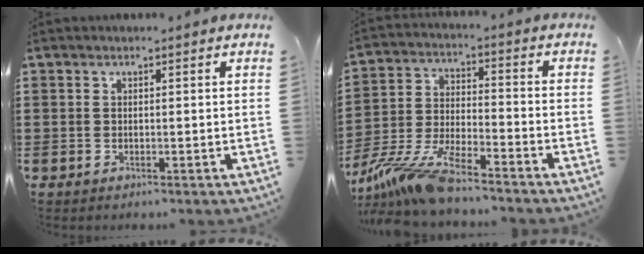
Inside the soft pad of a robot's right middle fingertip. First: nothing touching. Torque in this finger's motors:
{"motor_torque": [0.94, 0.21, 0.14, 0.15]}